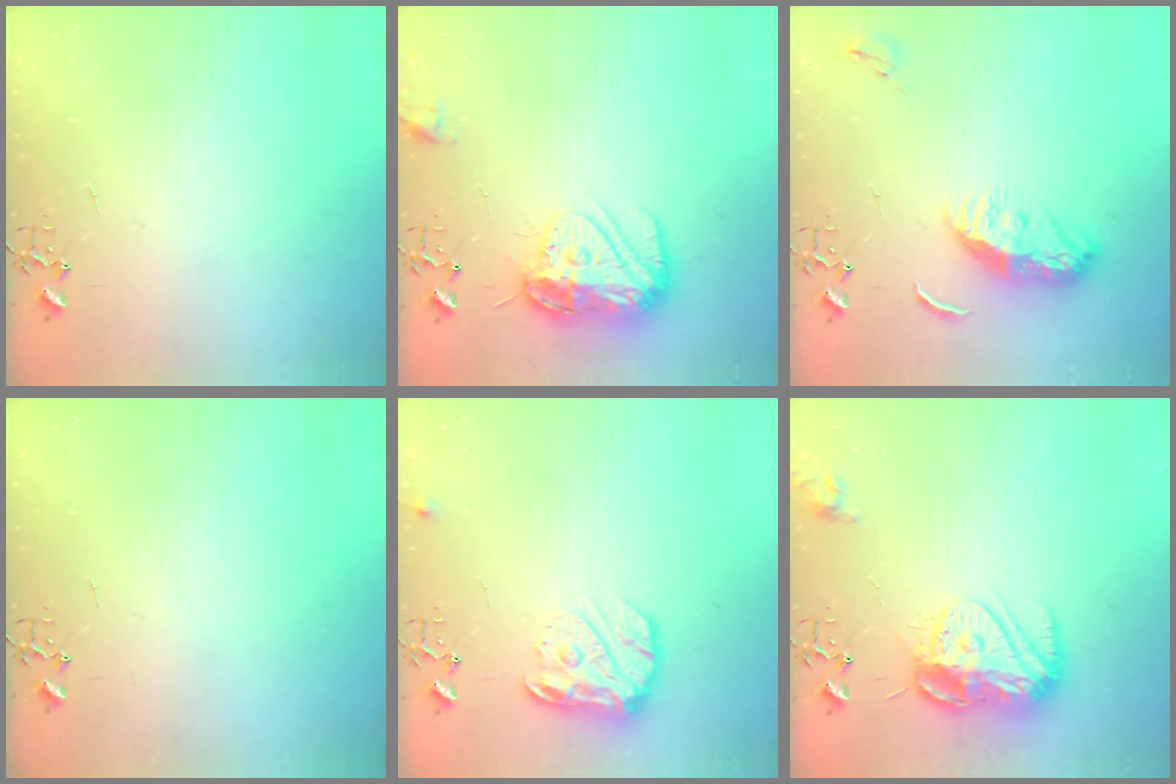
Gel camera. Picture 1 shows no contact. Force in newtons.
{"total": 14.7, "press": 14.6, "slide": 1.5}
{"total": 11.0, "press": 11.0, "slide": 0.3}
{"total": 0.0}
{"total": 13.9, "press": 13.8, "slide": 1.0}
{"total": 14.6, "press": 14.6, "slide": 1.5}